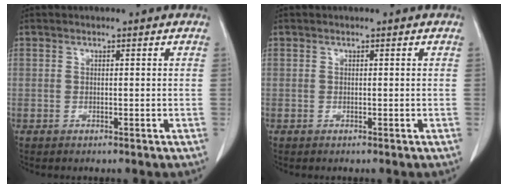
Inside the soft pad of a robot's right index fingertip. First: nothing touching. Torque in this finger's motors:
{"motor_torque": [0.00, 0.00, 0.00, 0.00]}